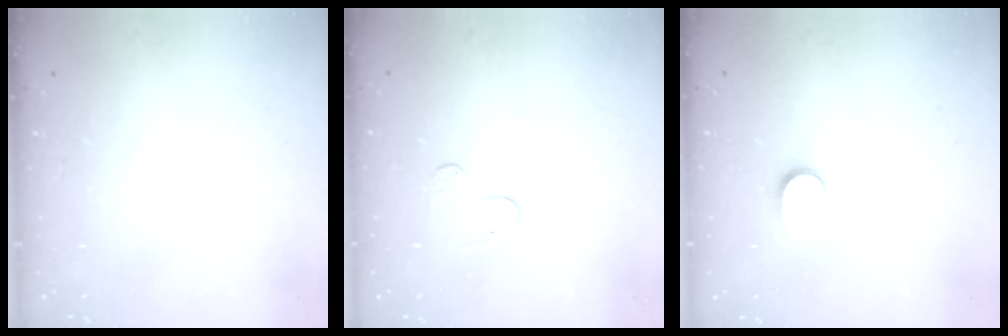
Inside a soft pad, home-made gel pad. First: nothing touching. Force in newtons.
{"total": 4.9, "press": 4.9, "slide": 0.4}
{"total": 5.1, "press": 5.1, "slide": 0.5}